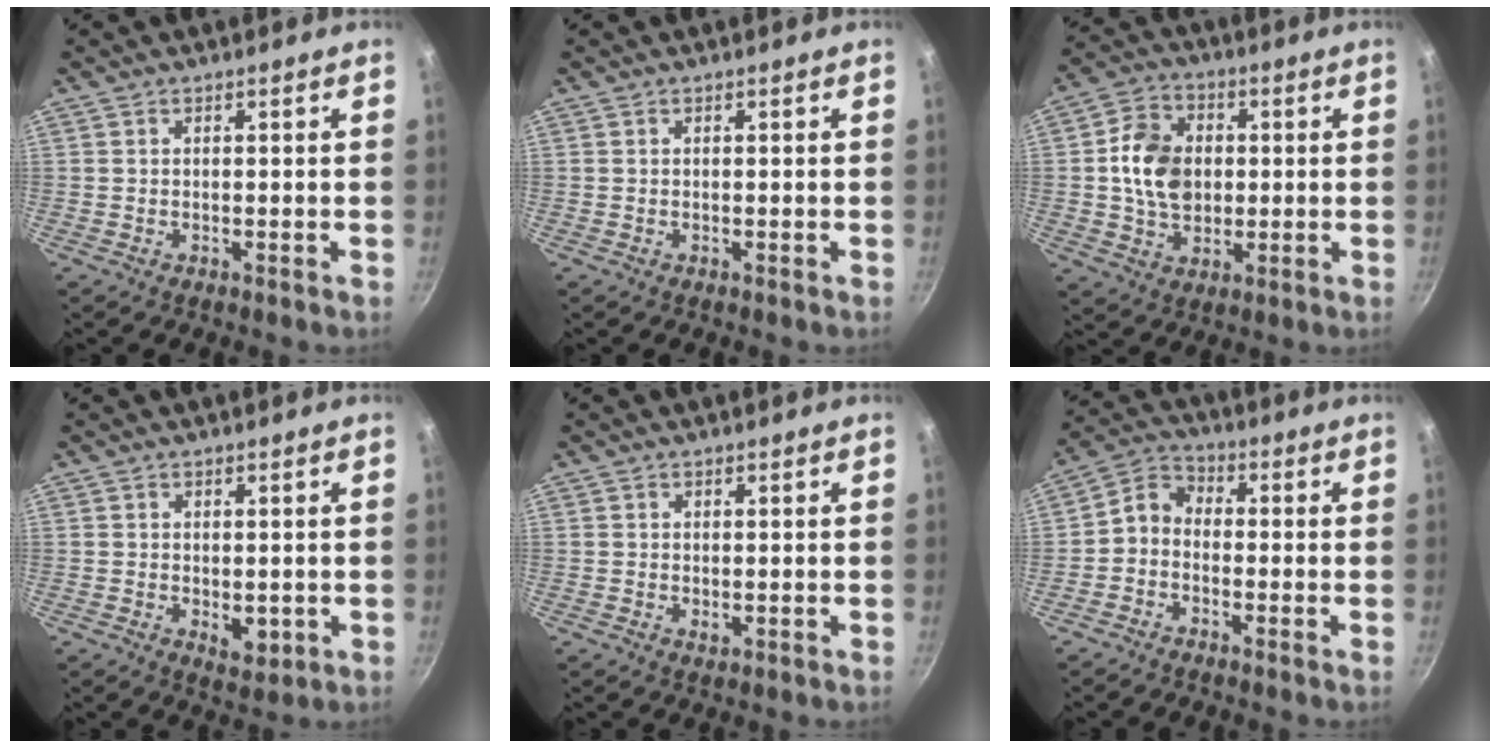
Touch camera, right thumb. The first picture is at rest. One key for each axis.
{"total": 0.0}
{"total": 11.6, "fx": 0.9, "fy": 9.0, "fz": 7.2, "tx": -0.101, "ty": 0.010, "tz": 0.011}
{"total": 3.9, "fx": -0.3, "fy": 2.6, "fz": 2.9, "tx": -0.038, "ty": -0.010, "tz": 0.000}
{"total": 1.2, "fx": 0.4, "fy": 0.9, "fz": 0.7, "tx": -0.010, "ty": -0.002, "tz": 0.006}
{"total": 5.0, "fx": -1.5, "fy": 3.9, "fz": 2.8, "tx": -0.047, "ty": 0.030, "tz": -0.048}